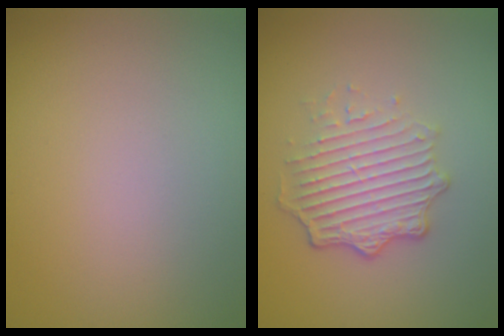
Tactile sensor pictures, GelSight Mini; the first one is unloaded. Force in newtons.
{"total": 5.2, "press": 3.5, "slide": 3.8}